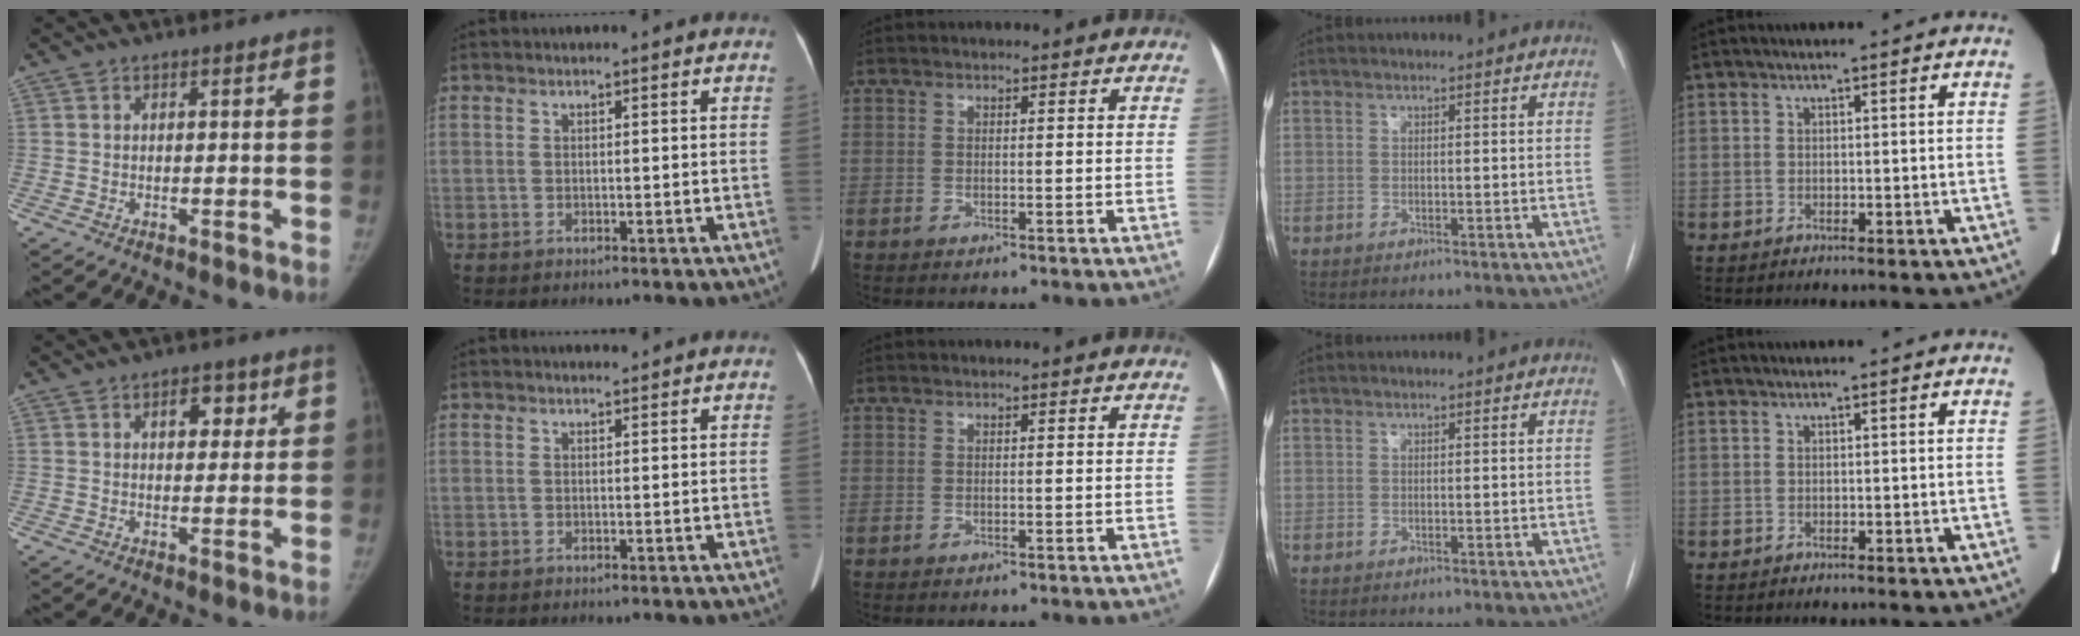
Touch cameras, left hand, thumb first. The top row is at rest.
{"thumb": {"total": 5.1, "force": [2.2, 3.1, 3.4], "torque": [-0.018, -0.006, 0.028]}, "index": {"total": 0.5, "force": [0.5, 0.0, -0.1], "torque": [-0.009, -0.003, 0.010]}}